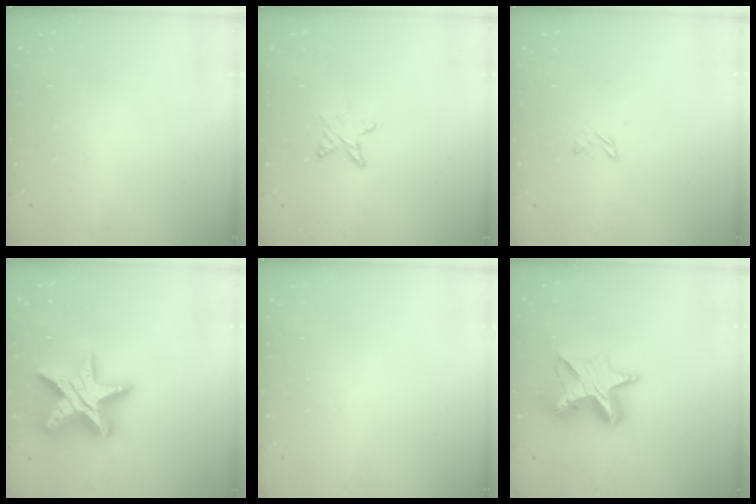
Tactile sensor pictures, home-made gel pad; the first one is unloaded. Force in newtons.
{"total": 3.9, "press": 3.9, "slide": 0.5}
{"total": 3.3, "press": 3.3, "slide": 0.4}
{"total": 21.6, "press": 21.5, "slide": 1.6}
{"total": 0.0}
{"total": 11.3, "press": 11.3, "slide": 0.8}